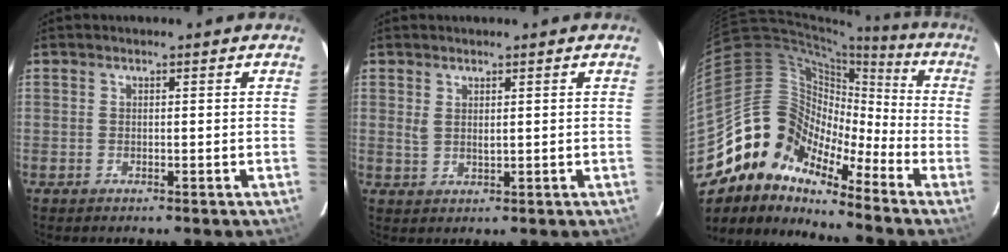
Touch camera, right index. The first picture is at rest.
{"total": 2.2, "force": [1.2, 0.8, 1.6], "torque": [-0.031, -0.003, 0.025]}
{"total": 12.5, "force": [-9.4, 7.4, 3.5], "torque": [-0.059, 0.032, -0.206]}